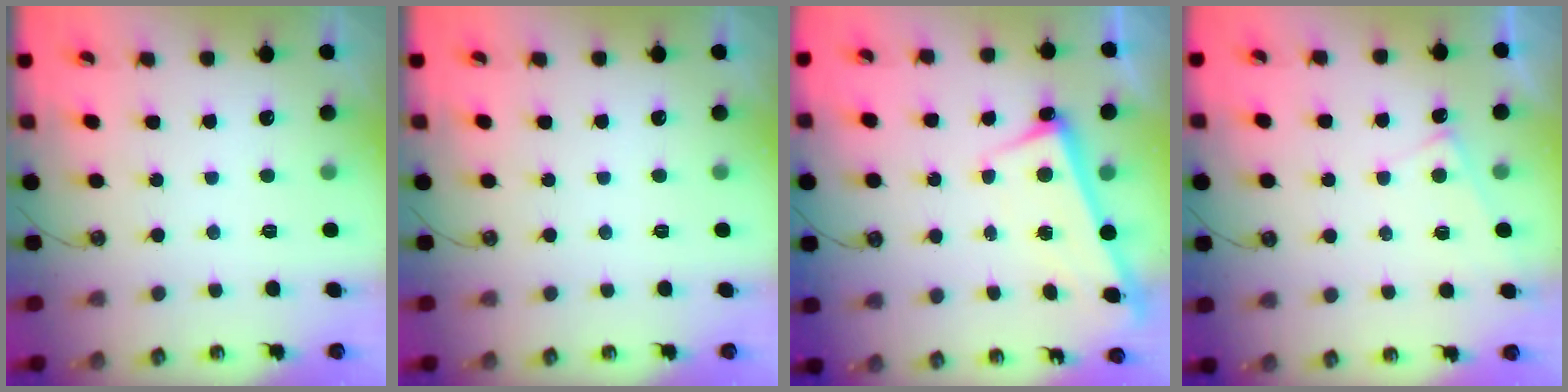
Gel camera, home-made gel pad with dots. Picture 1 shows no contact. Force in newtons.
{"total": 0.0}
{"total": 2.8, "press": 2.8, "slide": 0.4}
{"total": 5.5, "press": 5.5, "slide": 0.2}